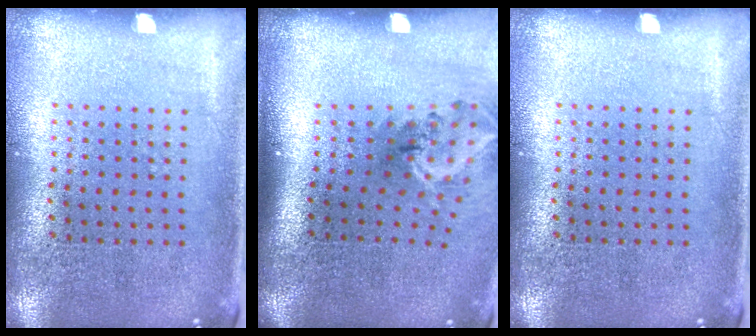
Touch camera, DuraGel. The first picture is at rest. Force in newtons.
{"total": 2.0, "press": 1.4, "slide": 1.5}
{"total": 0.0}